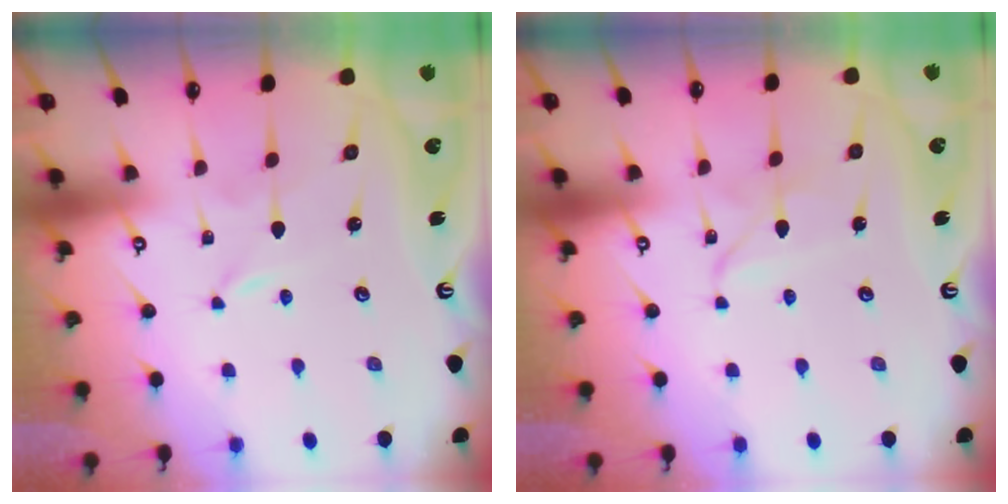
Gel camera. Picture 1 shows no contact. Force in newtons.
{"total": 2.5, "press": 2.5, "slide": 0.1}